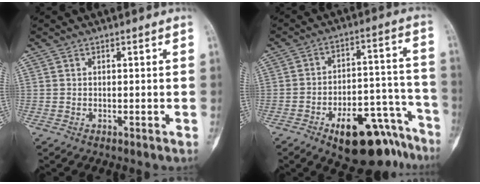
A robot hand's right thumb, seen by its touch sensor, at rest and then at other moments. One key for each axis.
{"total": 18.3, "fx": -11.6, "fy": 8.1, "fz": 11.5, "tx": -0.103, "ty": 0.102, "tz": -0.166}